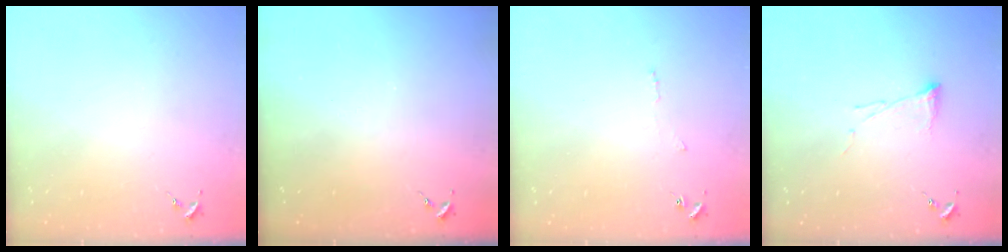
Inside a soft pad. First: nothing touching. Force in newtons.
{"total": 0.0}
{"total": 2.9, "press": 2.9, "slide": 0.5}
{"total": 5.2, "press": 5.2, "slide": 0.1}